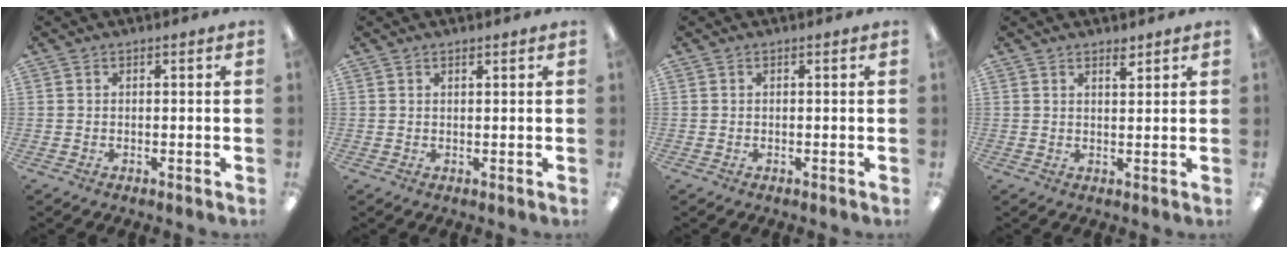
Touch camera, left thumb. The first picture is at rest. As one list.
[{"total": 0.8, "force": [0.7, 0.1, 0.2], "torque": [-0.006, 0.000, 0.013]}, {"total": 0.0}, {"total": 2.5, "force": [2.1, 0.6, 1.1], "torque": [-0.010, -0.009, 0.034]}]